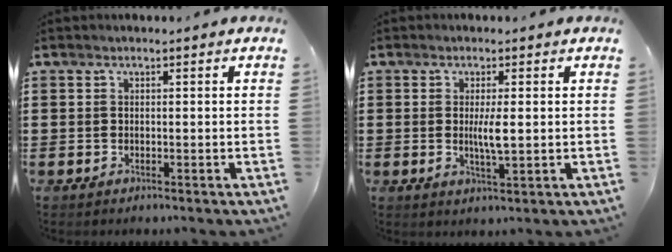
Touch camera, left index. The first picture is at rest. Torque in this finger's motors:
{"motor_torque": [0.80, 0.03, 0.48, 0.10]}